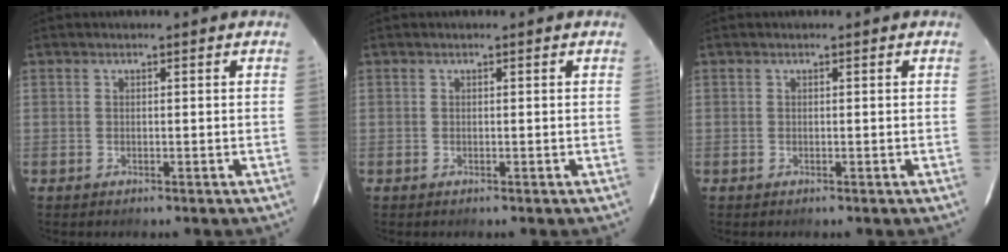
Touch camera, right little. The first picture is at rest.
{"total": 0.0}
{"total": 0.0}